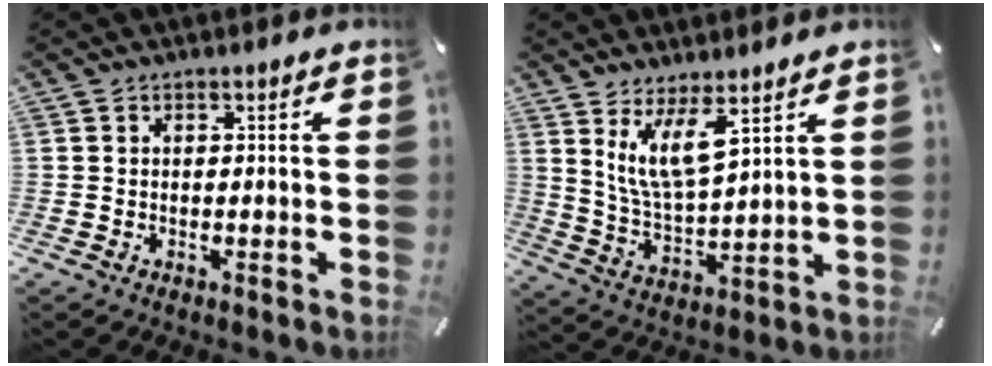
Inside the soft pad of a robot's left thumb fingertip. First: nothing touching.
{"total": 10.6, "force": [7.0, 3.2, 7.3], "torque": [-0.166, -0.024, 0.128]}